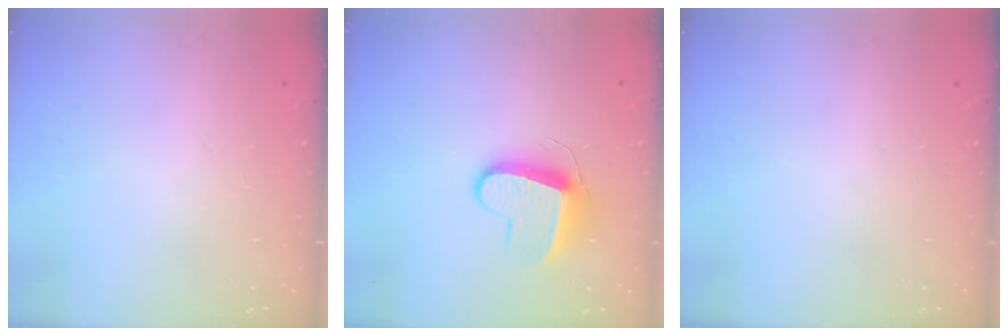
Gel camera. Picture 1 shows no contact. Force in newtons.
{"total": 9.4, "press": 9.4, "slide": 0.2}
{"total": 0.0}